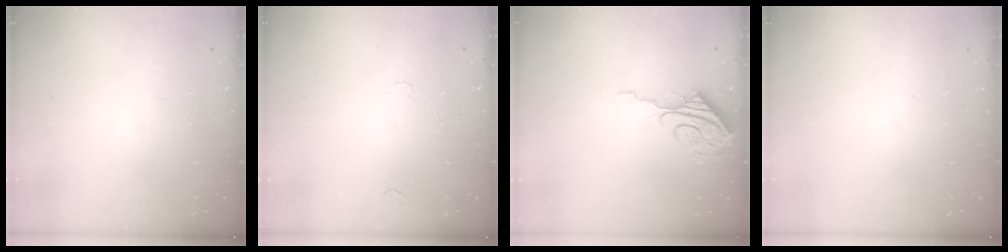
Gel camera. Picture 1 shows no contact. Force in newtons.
{"total": 5.1, "press": 5.1, "slide": 0.5}
{"total": 9.7, "press": 9.6, "slide": 0.8}
{"total": 0.0}